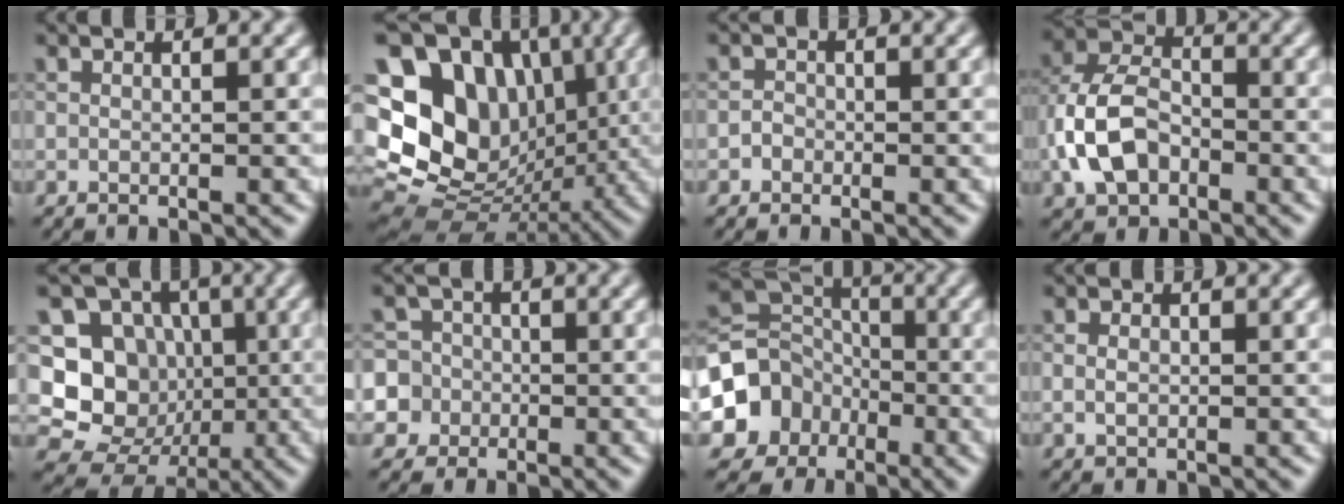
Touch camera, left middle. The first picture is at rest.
{"total": 20.6, "force": [3.7, 17.1, 11.0], "torque": [-0.226, 0.041, 0.058]}
{"total": 1.0, "force": [-0.5, 0.9, 0.1], "torque": [0.004, 0.000, -0.012]}
{"total": 6.8, "force": [-2.2, 4.5, 4.6], "torque": [-0.101, 0.010, -0.048]}
{"total": 11.7, "force": [0.1, 11.0, 4.2], "torque": [-0.098, 0.021, -0.014]}
{"total": 8.7, "force": [-1.6, 8.3, 2.0], "torque": [-0.060, 0.016, -0.051]}
{"total": 7.4, "force": [-2.5, 6.4, 2.6], "torque": [-0.047, -0.002, -0.061]}
{"total": 1.1, "force": [0.0, 0.8, 0.8], "torque": [-0.016, 0.000, 0.000]}